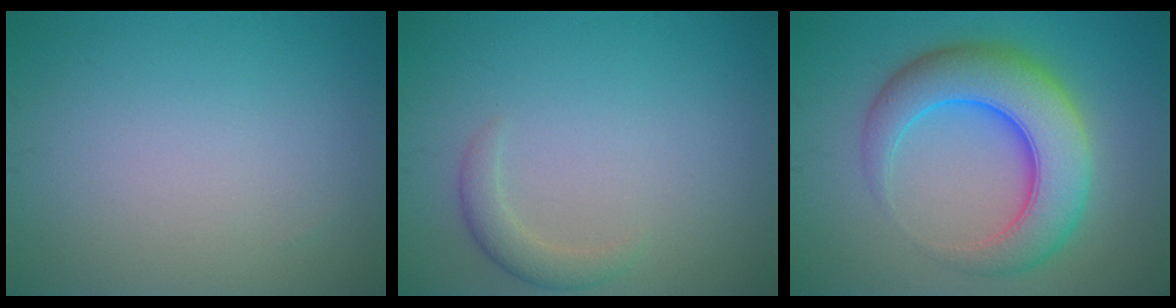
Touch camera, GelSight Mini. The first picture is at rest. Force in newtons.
{"total": 1.8, "press": 1.8, "slide": 0.0}
{"total": 8.7, "press": 8.7, "slide": 0.3}